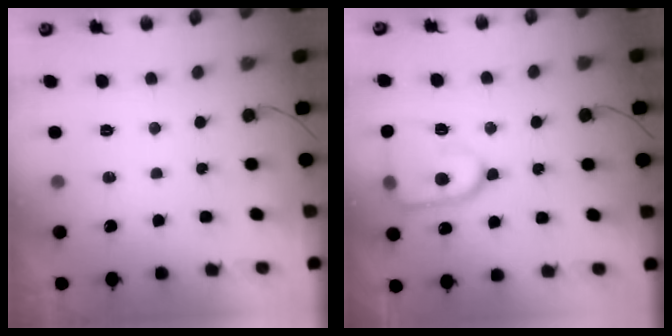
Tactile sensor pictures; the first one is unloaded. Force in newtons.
{"total": 15.8, "press": 15.7, "slide": 1.3}